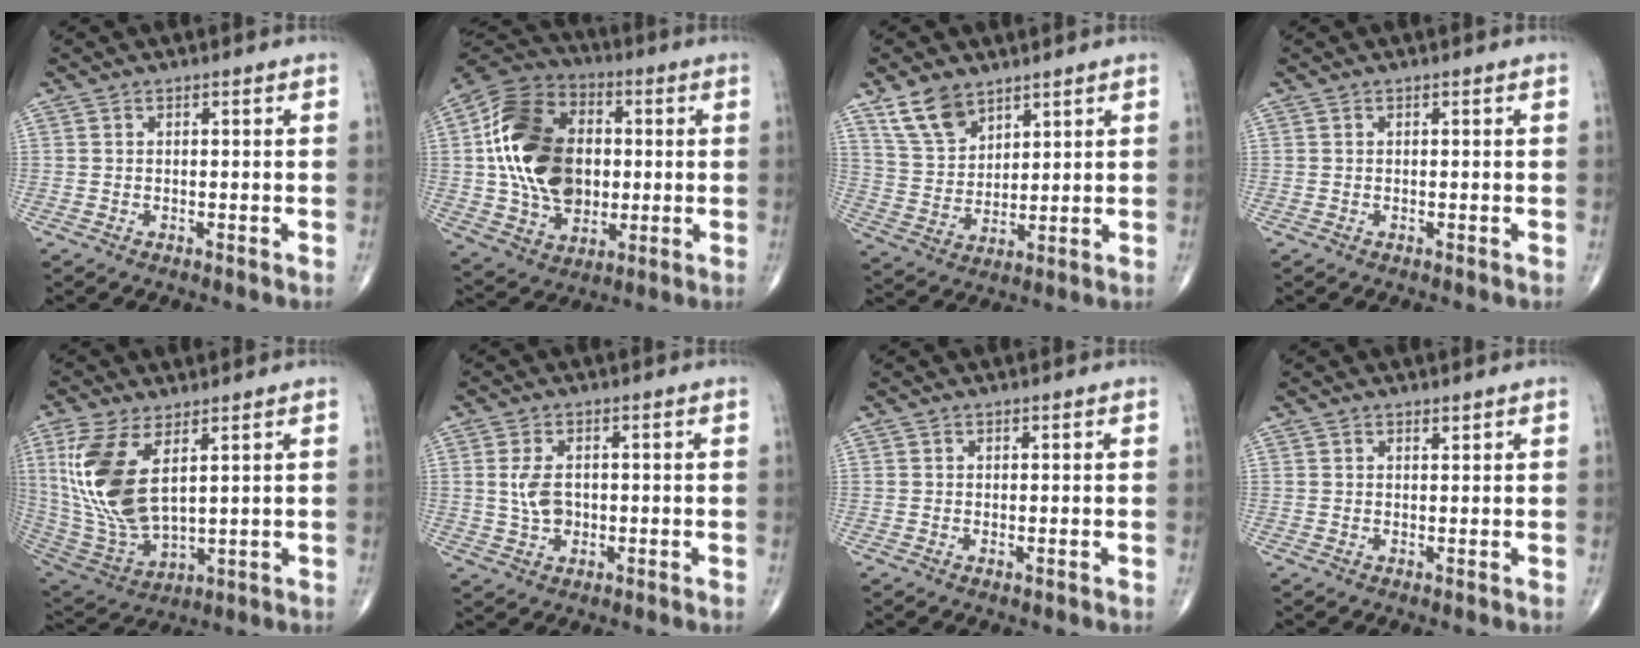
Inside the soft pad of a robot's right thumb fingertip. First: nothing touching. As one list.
[{"total": 21.8, "force": [1.3, 15.5, 15.3], "torque": [-0.264, 0.010, 0.026]}, {"total": 8.6, "force": [6.1, 4.7, 3.9], "torque": [-0.059, -0.029, 0.127]}, {"total": 0.0}, {"total": 16.2, "force": [5.0, 7.5, 13.4], "torque": [-0.289, -0.023, 0.115]}, {"total": 4.5, "force": [0.3, 3.0, 3.4], "torque": [-0.063, -0.001, 0.007]}, {"total": 0.0}, {"total": 0.6, "force": [0.6, 0.1, 0.2], "torque": [-0.005, -0.007, 0.009]}]